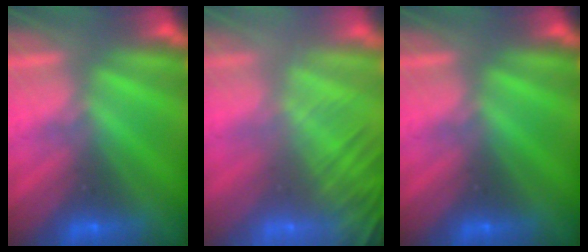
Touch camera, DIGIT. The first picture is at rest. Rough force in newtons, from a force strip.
{"total": 5.5}
{"total": 0.0}